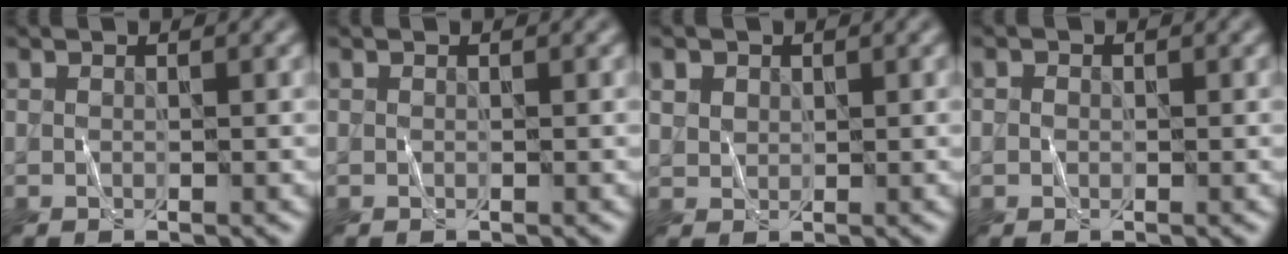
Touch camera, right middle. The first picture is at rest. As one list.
[{"total": 0.0}, {"total": 1.6, "force": [0.8, 1.2, 0.5], "torque": [-0.013, -0.006, 0.027]}, {"total": 0.6, "force": [0.0, 0.6, 0.2], "torque": [-0.003, -0.002, -0.003]}]